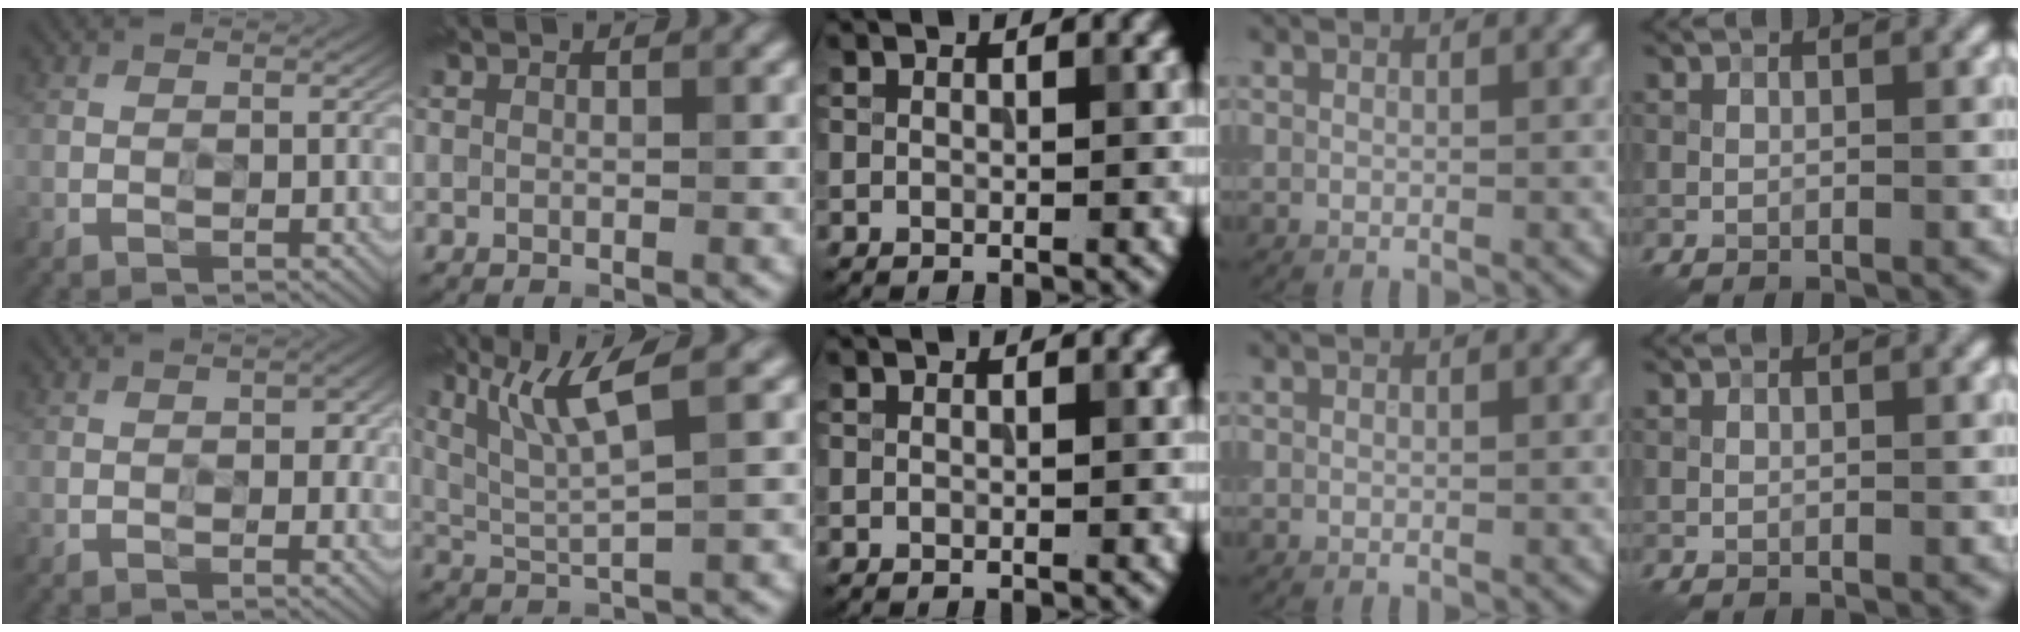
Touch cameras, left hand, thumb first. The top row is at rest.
{"thumb": {"total": 4.2, "force": [0.2, 2.4, 3.5], "torque": [-0.036, 0.000, 0.006]}, "index": {"total": 5.2, "force": [2.3, 0.7, 4.6], "torque": [-0.099, 0.011, 0.062]}}